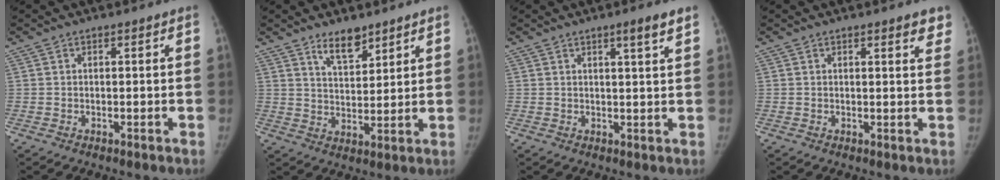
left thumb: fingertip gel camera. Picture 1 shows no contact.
{"total": 6.1, "force": [4.6, 2.5, 3.2], "torque": [-0.032, -0.039, 0.081]}
{"total": 3.4, "force": [2.2, -0.1, 2.6], "torque": [-0.041, -0.016, 0.034]}
{"total": 3.2, "force": [2.3, 0.9, 2.1], "torque": [-0.008, -0.008, 0.023]}